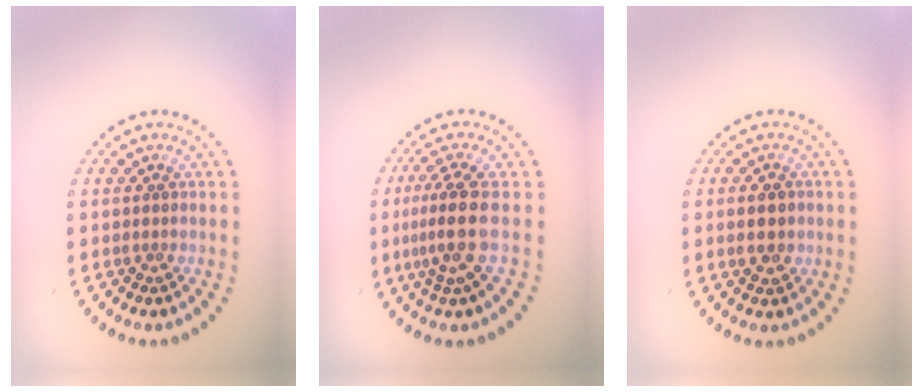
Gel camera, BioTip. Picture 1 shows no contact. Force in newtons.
{"total": 3.5, "press": 2.6, "slide": 2.4}
{"total": 3.1, "press": 3.1, "slide": 0.1}